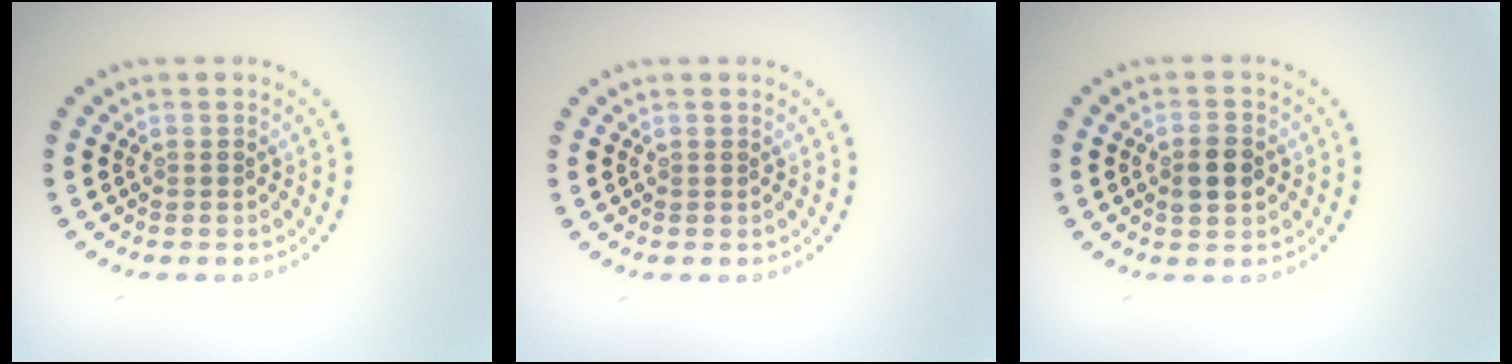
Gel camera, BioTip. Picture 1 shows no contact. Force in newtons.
{"total": 0.0}
{"total": 2.5, "press": 2.5, "slide": 0.2}